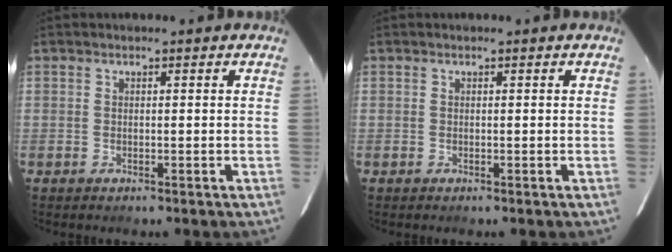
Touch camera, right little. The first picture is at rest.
{"total": 0.0}